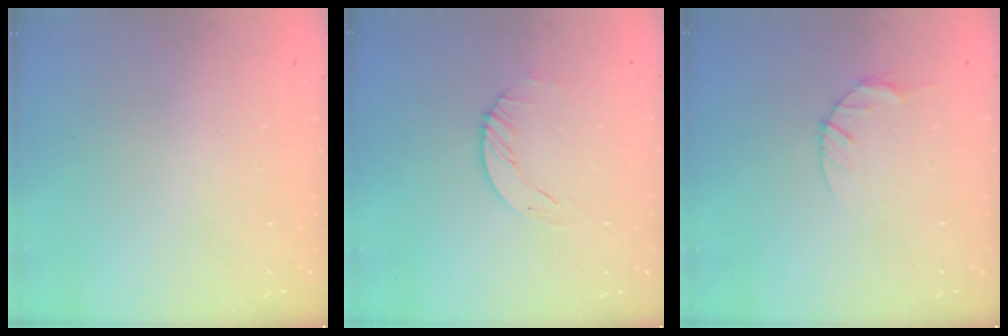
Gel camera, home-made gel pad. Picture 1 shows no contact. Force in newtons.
{"total": 2.3, "press": 2.3, "slide": 0.3}
{"total": 4.6, "press": 4.6, "slide": 0.6}